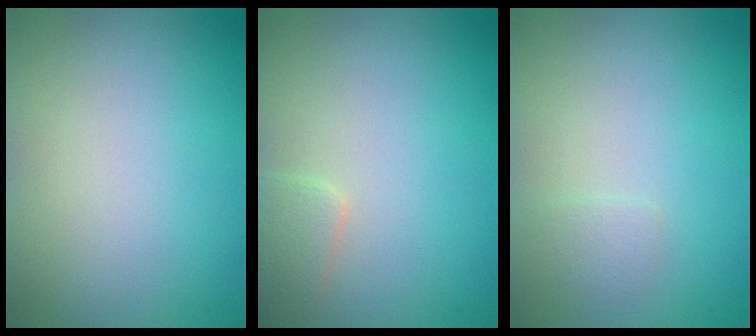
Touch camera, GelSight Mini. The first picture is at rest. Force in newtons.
{"total": 1.7, "press": 1.7, "slide": 0.1}
{"total": 0.7, "press": 0.7, "slide": 0.0}